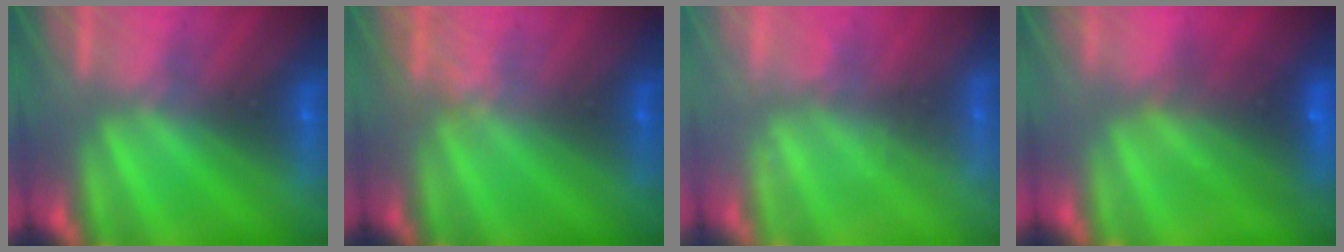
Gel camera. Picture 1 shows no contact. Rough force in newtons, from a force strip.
{"total": 2.6}
{"total": 2.3}
{"total": 7.2}